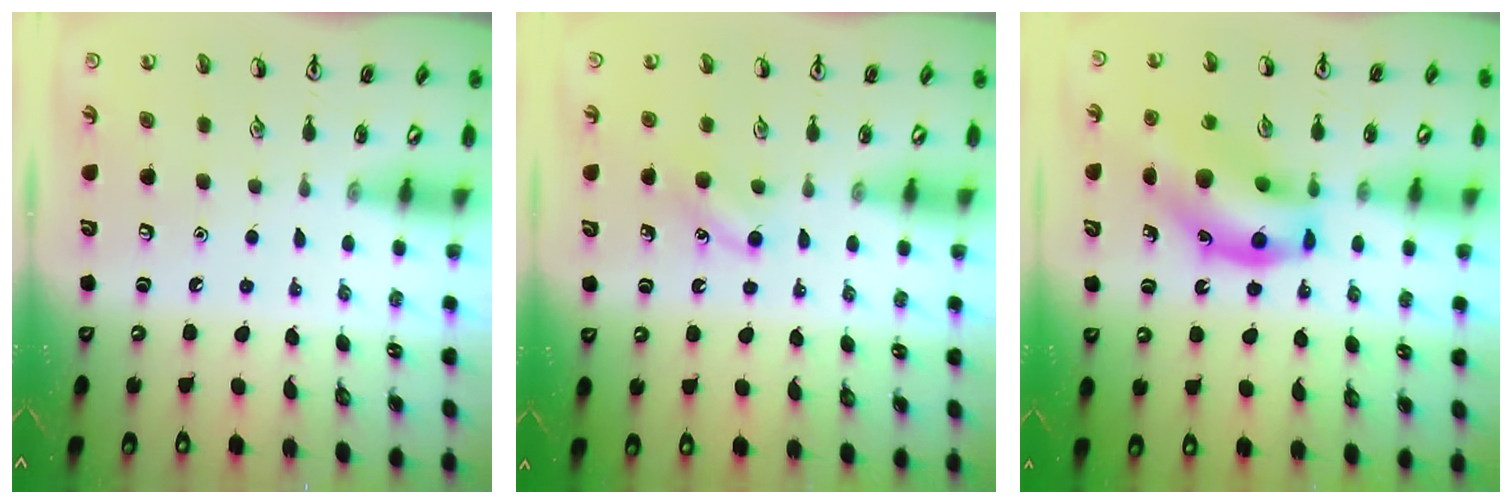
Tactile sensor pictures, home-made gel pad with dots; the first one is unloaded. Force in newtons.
{"total": 4.7, "press": 4.5, "slide": 1.4}
{"total": 16.5, "press": 16.0, "slide": 3.7}